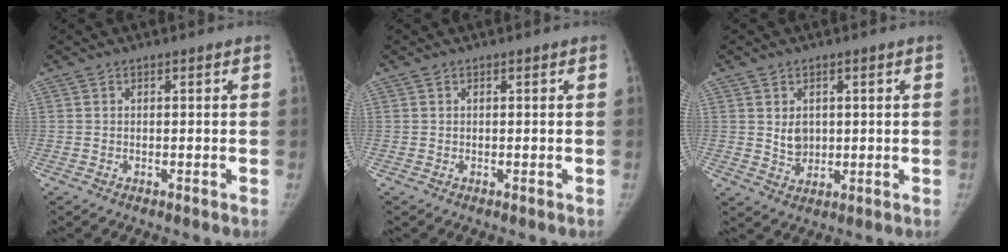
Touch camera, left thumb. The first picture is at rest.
{"total": 0.0}
{"total": 4.0, "force": [0.7, 3.2, 2.3], "torque": [-0.020, -0.009, 0.022]}